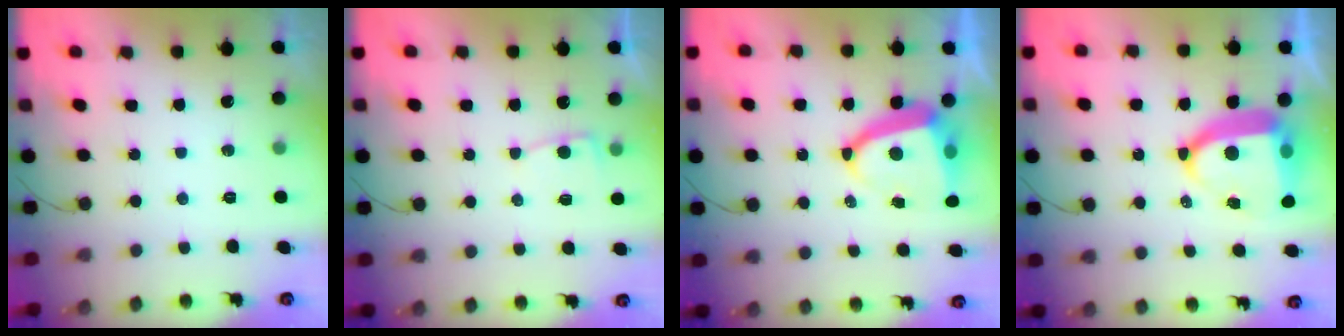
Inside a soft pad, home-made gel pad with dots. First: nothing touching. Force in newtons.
{"total": 3.8, "press": 3.8, "slide": 0.5}
{"total": 9.3, "press": 9.2, "slide": 0.9}
{"total": 12.2, "press": 12.1, "slide": 1.5}